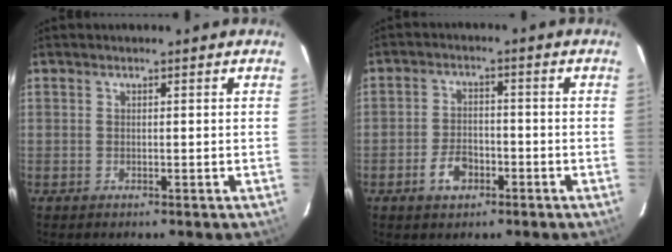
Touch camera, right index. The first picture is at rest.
{"total": 6.3, "force": [-3.1, 3.9, 3.8], "torque": [-0.082, 0.007, -0.048]}